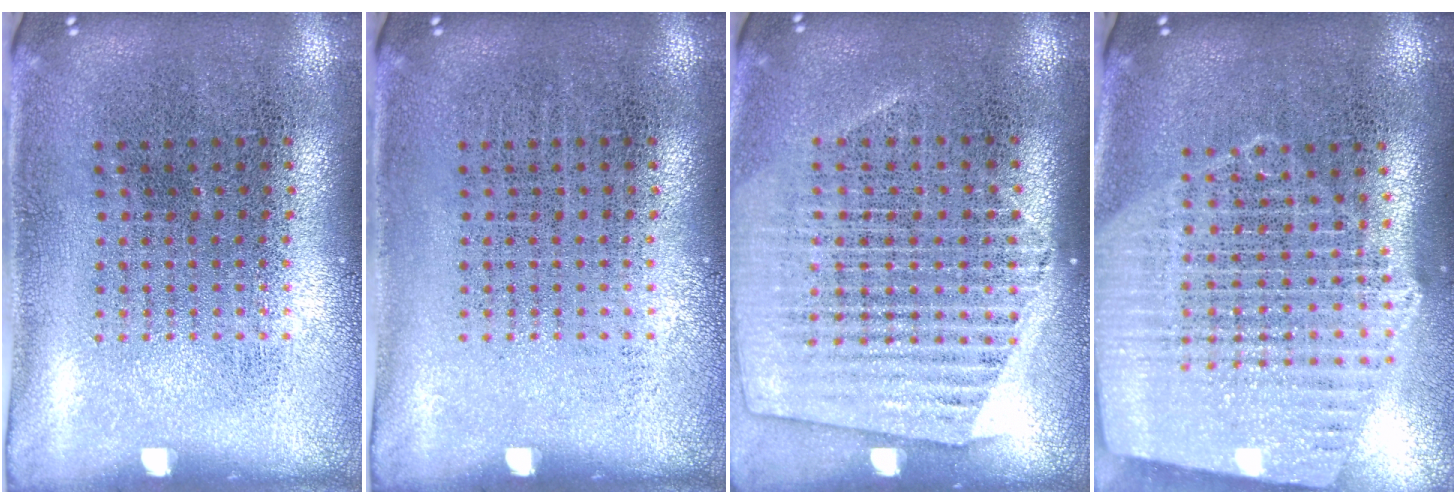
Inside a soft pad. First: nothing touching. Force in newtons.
{"total": 0.0}
{"total": 1.5, "press": 1.5, "slide": 0.5}
{"total": 2.1, "press": 1.9, "slide": 0.9}